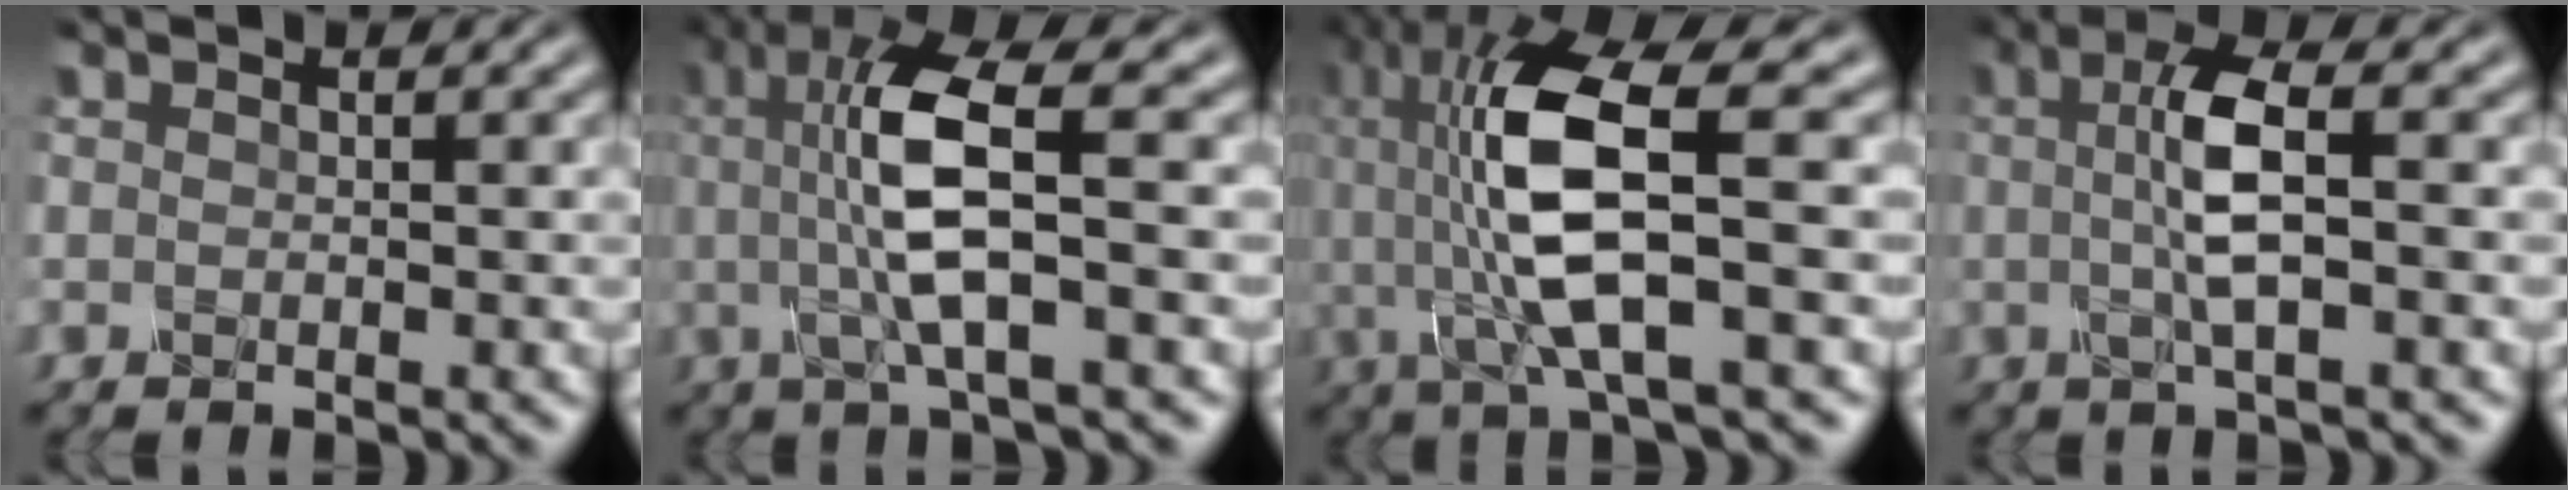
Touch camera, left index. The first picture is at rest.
{"total": 6.5, "force": [0.8, 1.0, 6.4], "torque": [-0.138, 0.013, 0.023]}
{"total": 9.6, "force": [0.7, 2.1, 9.4], "torque": [-0.198, 0.014, 0.023]}
{"total": 3.9, "force": [0.4, 0.5, 3.8], "torque": [-0.089, 0.011, 0.013]}